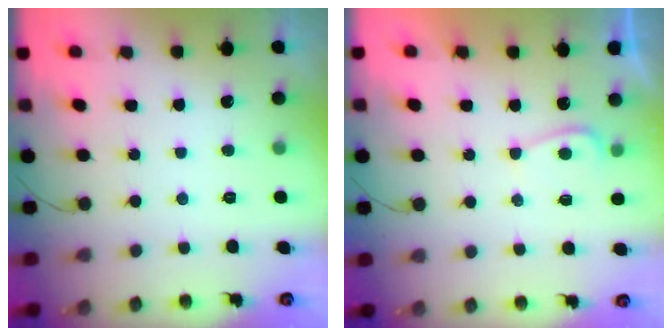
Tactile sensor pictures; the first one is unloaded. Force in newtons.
{"total": 3.3, "press": 3.2, "slide": 0.5}